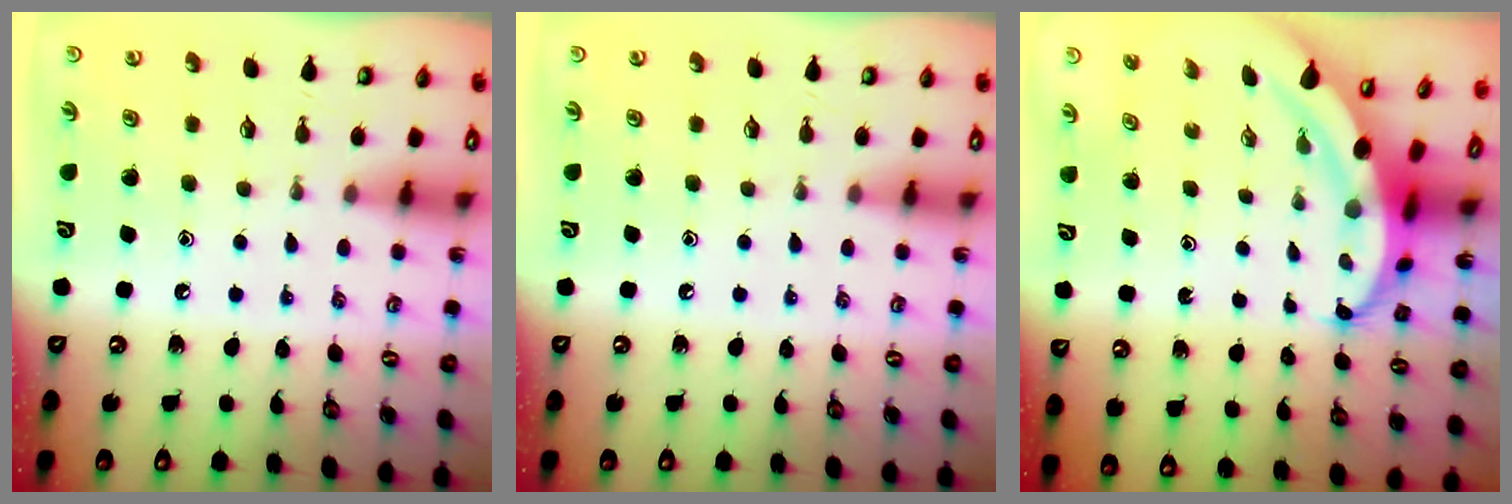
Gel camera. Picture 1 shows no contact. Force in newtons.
{"total": 0.0}
{"total": 4.7, "press": 4.6, "slide": 0.7}